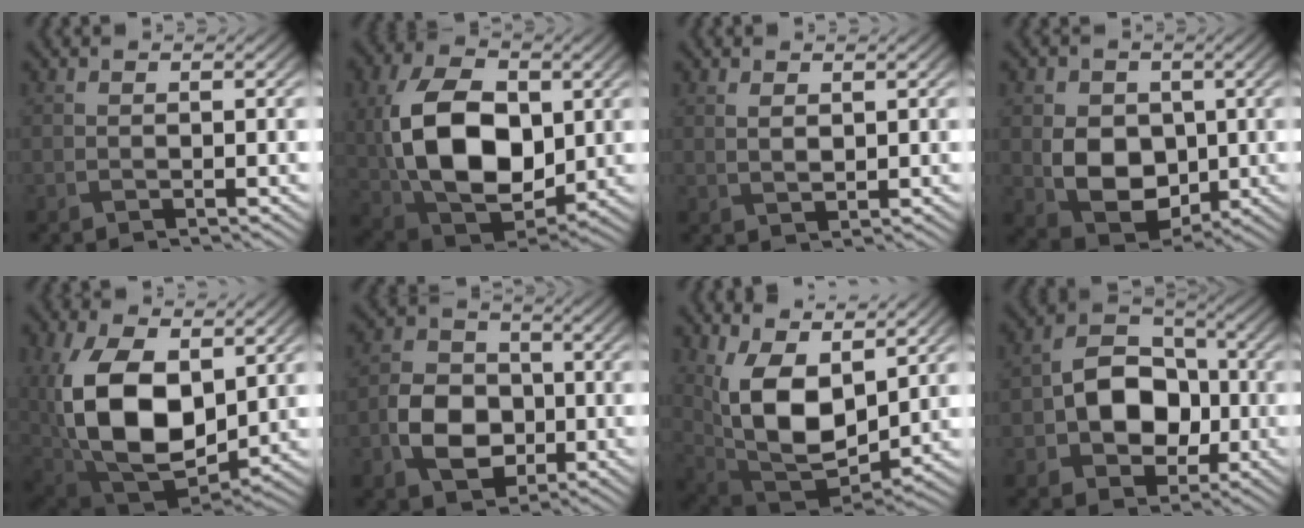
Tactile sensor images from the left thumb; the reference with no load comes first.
{"total": 15.7, "force": [1.1, 10.2, 11.9], "torque": [-0.251, -0.003, 0.028]}
{"total": 1.6, "force": [0.9, 0.7, 1.0], "torque": [-0.026, -0.004, 0.023]}
{"total": 8.4, "force": [-0.1, 6.5, 5.3], "torque": [-0.112, -0.013, -0.003]}
{"total": 17.1, "force": [1.8, 10.4, 13.5], "torque": [-0.293, -0.024, 0.047]}
{"total": 7.5, "force": [-2.0, 5.8, 4.3], "torque": [-0.088, -0.006, -0.045]}
{"total": 13.4, "force": [3.8, 7.2, 10.6], "torque": [-0.222, -0.014, 0.075]}
{"total": 9.9, "force": [-1.4, 7.4, 6.4], "torque": [-0.113, 0.004, -0.039]}